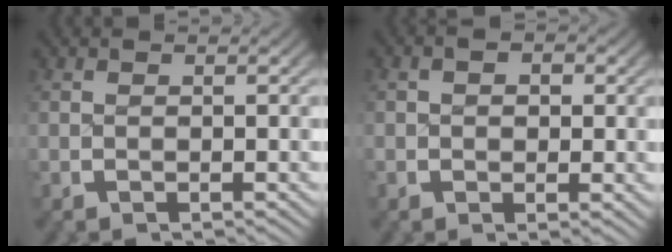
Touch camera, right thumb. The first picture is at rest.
{"total": 1.9, "force": [0.2, 1.3, 1.3], "torque": [-0.020, -0.004, 0.005]}